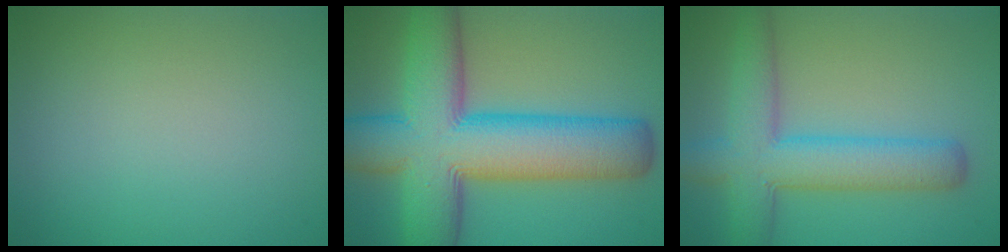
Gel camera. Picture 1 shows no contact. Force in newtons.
{"total": 14.5, "press": 14.5, "slide": 0.4}
{"total": 6.8, "press": 6.8, "slide": 0.3}